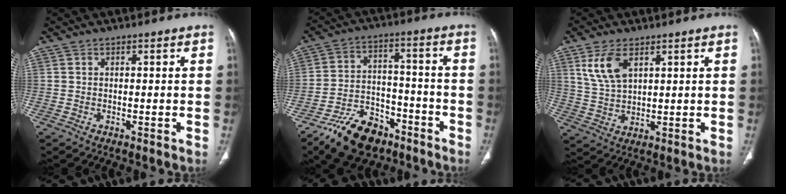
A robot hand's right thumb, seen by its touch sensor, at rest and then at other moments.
{"total": 14.3, "force": [-9.7, 7.9, 6.9], "torque": [-0.088, 0.064, -0.163]}
{"total": 7.5, "force": [3.6, 3.8, 5.4], "torque": [-0.106, -0.010, 0.082]}